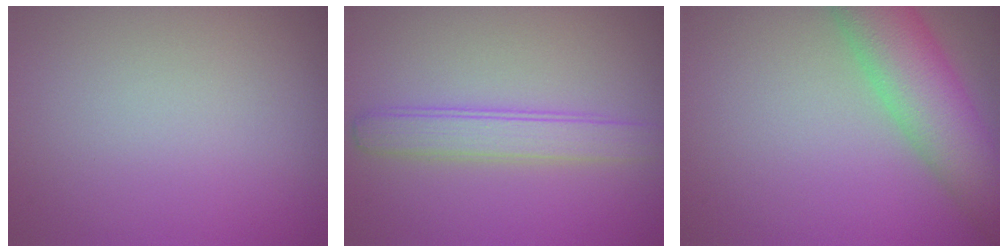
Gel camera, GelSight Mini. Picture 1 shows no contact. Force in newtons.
{"total": 2.9, "press": 2.9, "slide": 0.1}
{"total": 7.1, "press": 7.0, "slide": 0.2}